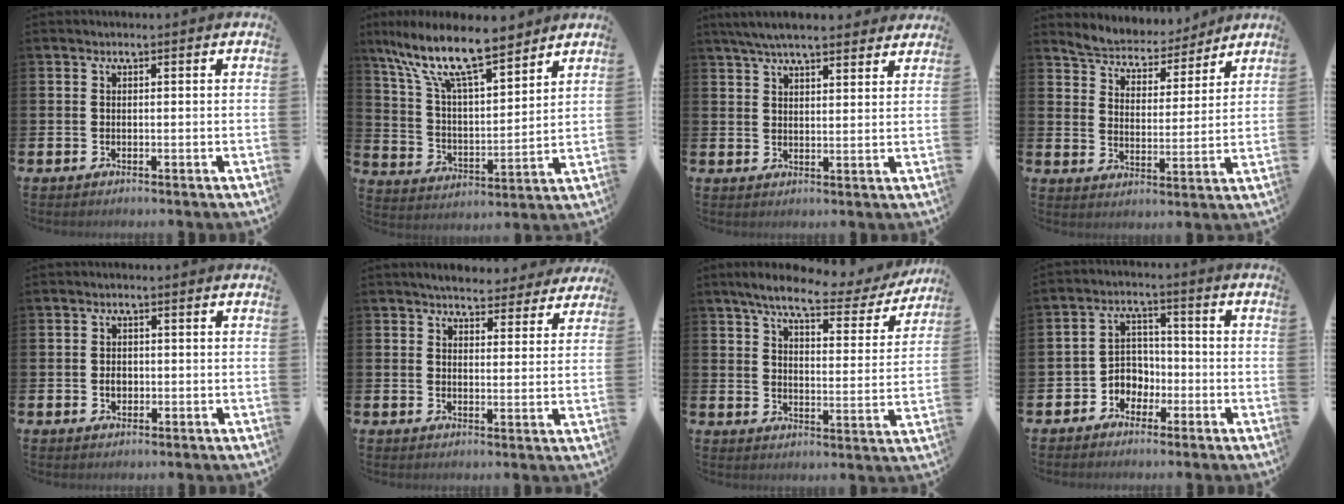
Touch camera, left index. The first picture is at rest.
{"total": 12.4, "force": [10.1, 3.0, 6.5], "torque": [-0.157, -0.049, 0.177]}
{"total": 5.9, "force": [5.4, 0.9, 2.0], "torque": [-0.047, -0.016, 0.098]}
{"total": 5.6, "force": [5.4, 1.3, -0.3], "torque": [-0.028, -0.045, 0.092]}
{"total": 1.7, "force": [-0.2, 1.3, 1.1], "torque": [-0.012, 0.005, -0.007]}
{"total": 4.9, "force": [4.7, 1.2, 0.7], "torque": [-0.015, -0.027, 0.081]}
{"total": 7.2, "force": [6.1, 1.5, 3.5], "torque": [-0.080, -0.035, 0.097]}
{"total": 3.9, "force": [-1.7, 3.4, 0.8], "torque": [-0.036, 0.004, -0.041]}